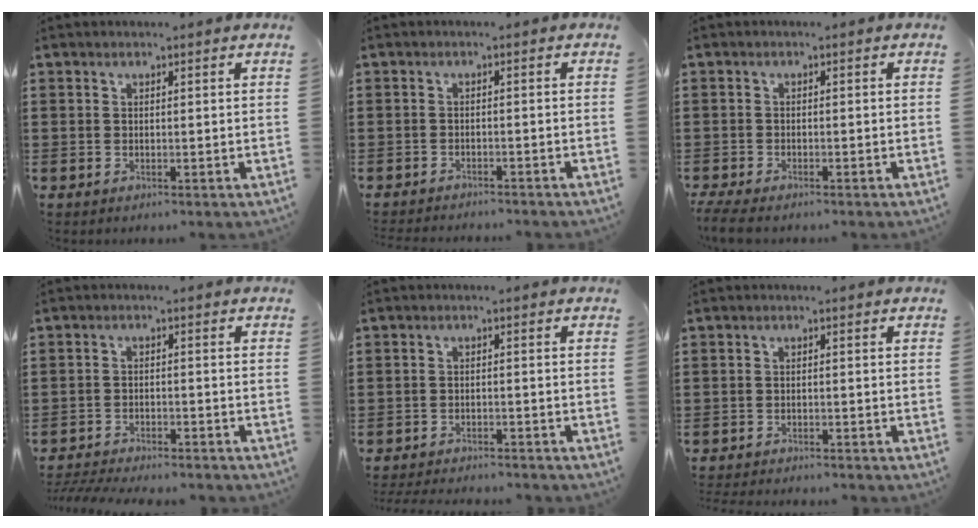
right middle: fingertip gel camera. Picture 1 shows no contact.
{"total": 1.4, "force": [-1.4, -0.1, 0.0], "torque": [-0.005, 0.000, -0.028]}
{"total": 1.8, "force": [-1.6, 0.1, 0.8], "torque": [-0.023, -0.005, -0.033]}
{"total": 3.7, "force": [-3.6, 0.1, 0.5], "torque": [-0.019, -0.003, -0.077]}
{"total": 2.7, "force": [-2.7, 0.0, 0.3], "torque": [-0.009, -0.003, -0.055]}
{"total": 1.8, "force": [-1.8, -0.1, 0.1], "torque": [-0.007, -0.003, -0.037]}